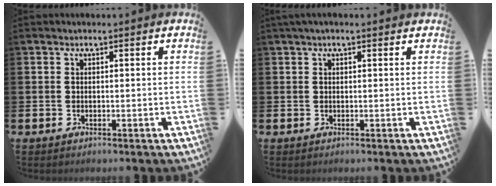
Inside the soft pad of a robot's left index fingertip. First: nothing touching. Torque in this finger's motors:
{"motor_torque": [1.05, -1.09, 0.31, 0.03]}